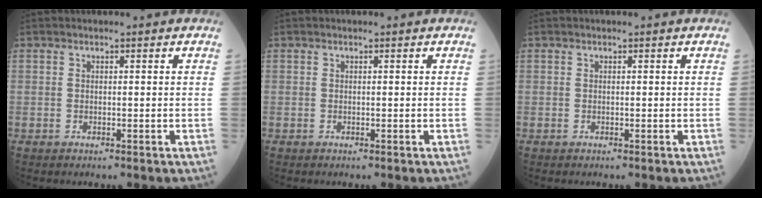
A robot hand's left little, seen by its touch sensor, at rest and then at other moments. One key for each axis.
{"total": 0.0}
{"total": 0.0}